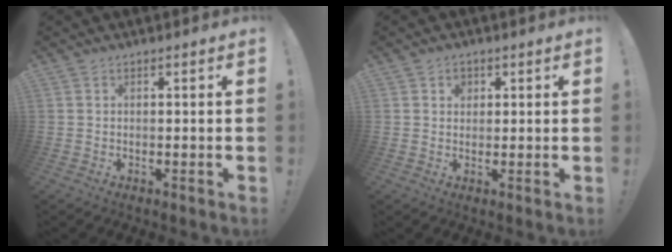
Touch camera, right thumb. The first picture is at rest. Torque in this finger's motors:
{"motor_torque": [0.26, 0.64, 0.14, -0.01, 0.09]}